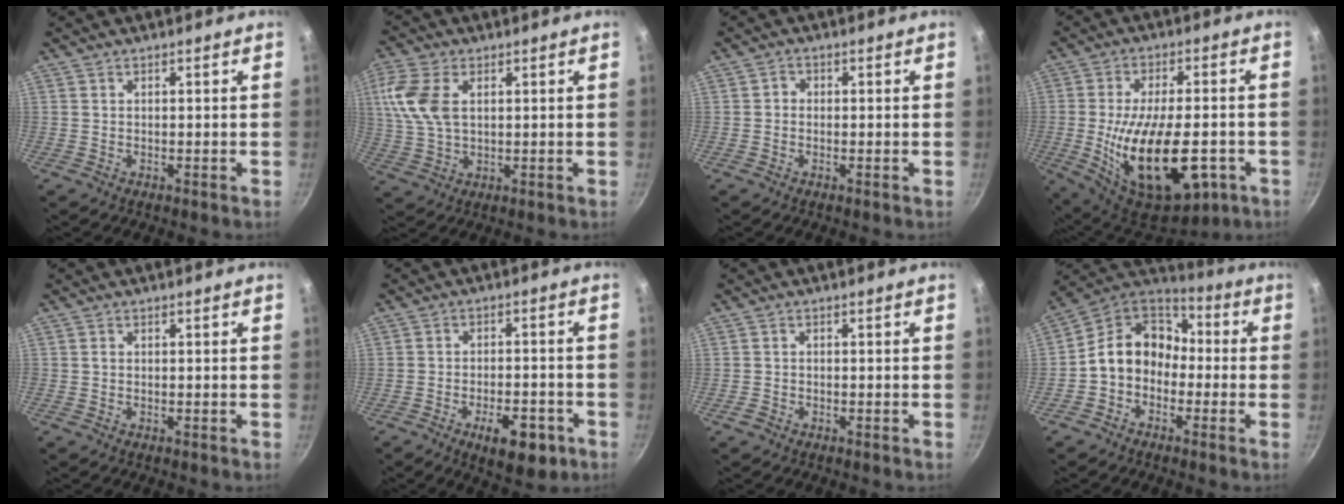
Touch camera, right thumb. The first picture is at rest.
{"total": 9.9, "force": [2.4, 5.9, 7.5], "torque": [-0.161, 0.004, 0.046]}
{"total": 1.3, "force": [-0.4, 1.1, 0.5], "torque": [-0.006, 0.007, -0.010]}
{"total": 22.3, "force": [-5.7, 10.5, 18.9], "torque": [-0.299, 0.007, -0.075]}
{"total": 0.5, "force": [-0.2, 0.2, 0.4], "torque": [-0.012, 0.004, -0.005]}
{"total": 10.1, "force": [-4.9, 4.7, 7.5], "torque": [-0.086, 0.024, -0.062]}
{"total": 1.6, "force": [-1.1, 1.0, 0.5], "torque": [-0.015, 0.009, -0.022]}
{"total": 12.4, "force": [-1.8, 10.1, 7.1], "torque": [-0.088, 0.052, -0.057]}